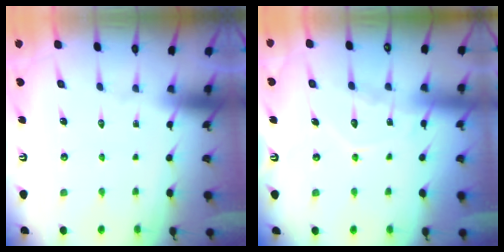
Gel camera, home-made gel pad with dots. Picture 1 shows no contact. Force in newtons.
{"total": 8.8, "press": 8.7, "slide": 0.6}